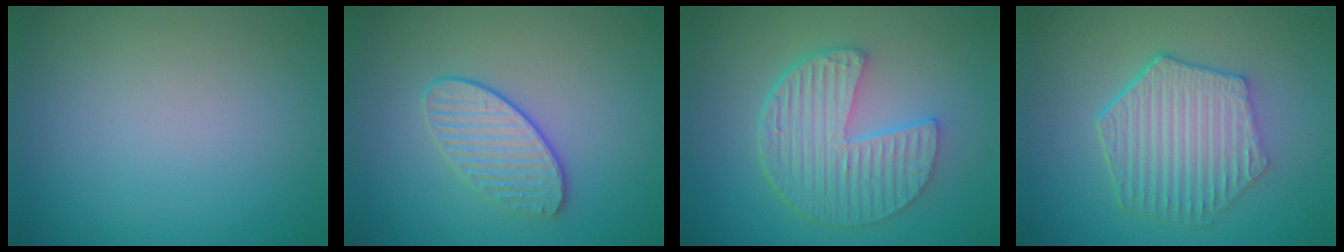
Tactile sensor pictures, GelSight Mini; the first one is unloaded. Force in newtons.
{"total": 2.7, "press": 2.4, "slide": 1.2}
{"total": 6.6, "press": 4.8, "slide": 4.4}
{"total": 6.1, "press": 4.8, "slide": 3.8}